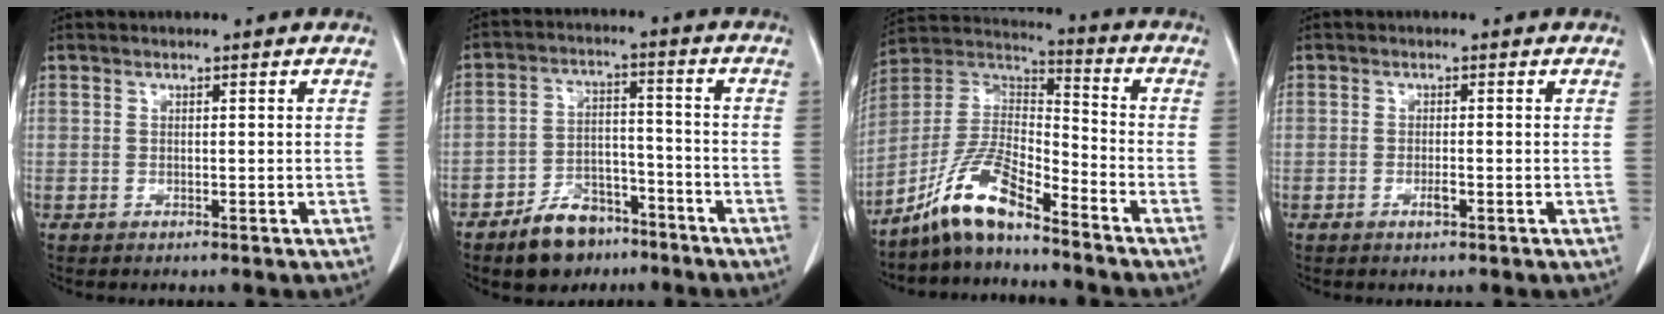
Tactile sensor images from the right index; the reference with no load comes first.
{"total": 8.8, "force": [-6.3, 4.8, 3.9], "torque": [-0.074, 0.014, -0.104]}
{"total": 11.2, "force": [-8.7, 1.8, 6.8], "torque": [-0.147, 0.014, -0.166]}
{"total": 1.3, "force": [-0.6, 0.2, 1.1], "torque": [-0.022, -0.001, -0.010]}